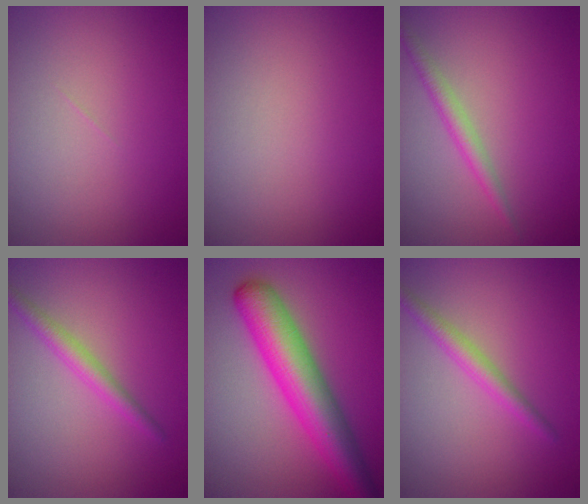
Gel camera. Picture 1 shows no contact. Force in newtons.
{"total": 0.0}
{"total": 2.0, "press": 2.0, "slide": 0.1}
{"total": 2.2, "press": 2.2, "slide": 0.1}
{"total": 7.8, "press": 7.8, "slide": 0.3}
{"total": 2.2, "press": 2.2, "slide": 0.1}